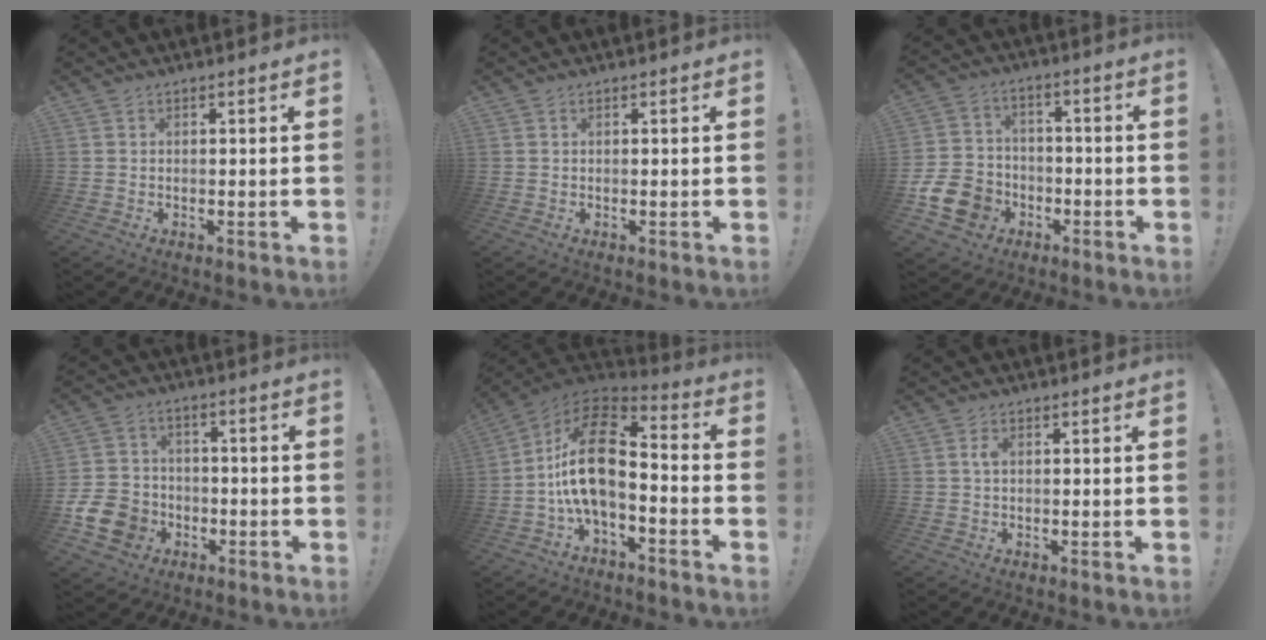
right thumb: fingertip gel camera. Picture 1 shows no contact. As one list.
[{"total": 0.0}, {"total": 13.9, "force": [-5.9, 11.2, 5.9], "torque": [-0.118, 0.040, -0.102]}, {"total": 12.8, "force": [-5.2, 10.4, 5.3], "torque": [-0.112, 0.034, -0.093]}, {"total": 16.4, "force": [-1.1, 8.6, 14.0], "torque": [-0.270, 0.013, -0.019]}, {"total": 1.7, "force": [0.2, 0.9, 1.4], "torque": [-0.029, 0.006, 0.002]}]